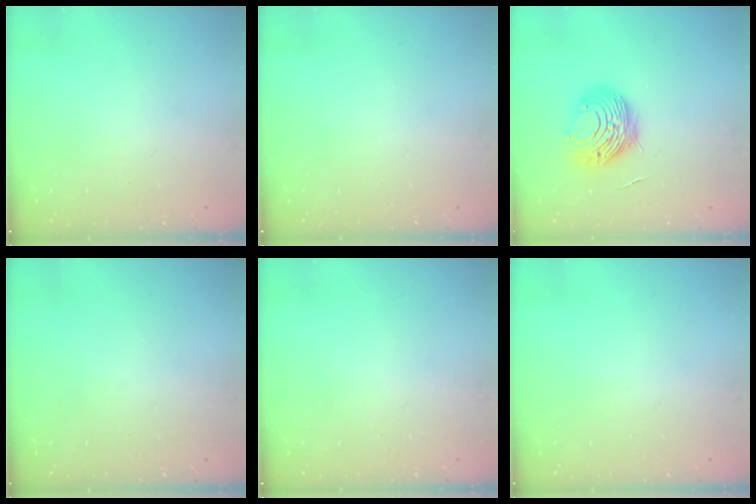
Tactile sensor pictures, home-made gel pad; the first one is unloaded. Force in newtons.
{"total": 0.0}
{"total": 10.4, "press": 10.4, "slide": 0.4}
{"total": 0.0}
{"total": 0.0}
{"total": 0.0}